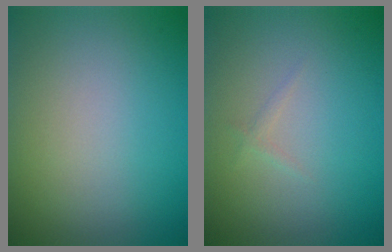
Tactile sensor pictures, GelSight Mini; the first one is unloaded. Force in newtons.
{"total": 0.6, "press": 0.6, "slide": 0.1}